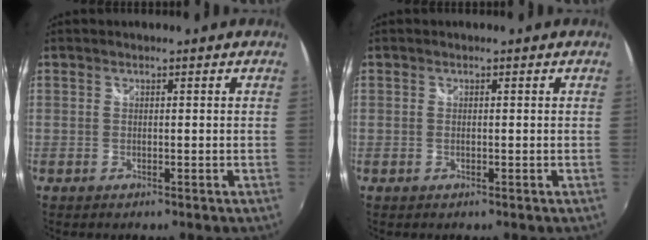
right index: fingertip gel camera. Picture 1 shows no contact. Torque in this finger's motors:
{"motor_torque": [0.11, 0.08, -0.01, 0.00]}